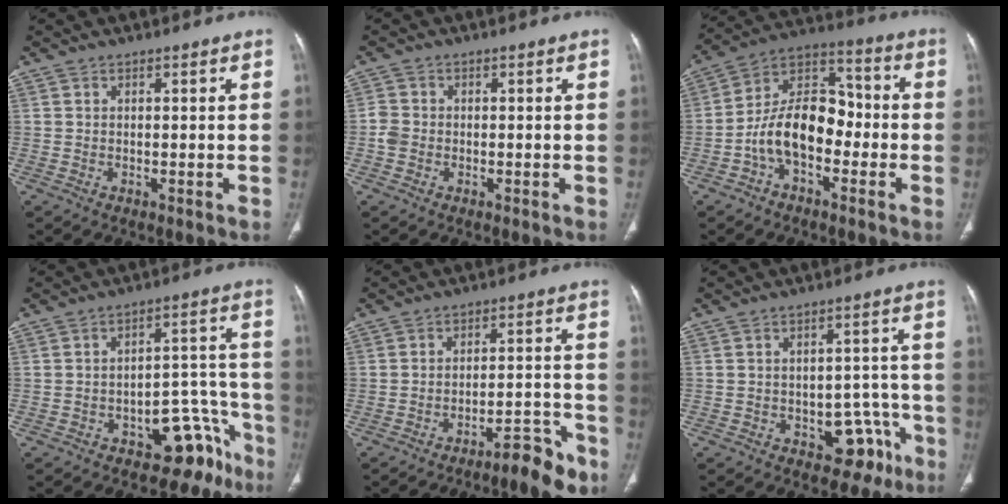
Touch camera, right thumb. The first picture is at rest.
{"total": 2.6, "force": [-0.7, 2.1, 1.2], "torque": [-0.022, 0.006, -0.018]}
{"total": 13.8, "force": [-3.7, 8.6, 10.1], "torque": [-0.156, 0.053, -0.074]}
{"total": 11.5, "force": [-7.3, 6.4, 6.2], "torque": [-0.023, 0.085, -0.096]}
{"total": 8.7, "force": [-5.9, 2.2, 6.0], "torque": [-0.072, 0.051, -0.083]}
{"total": 8.9, "force": [-4.4, 5.6, 5.2], "torque": [-0.024, 0.044, -0.047]}